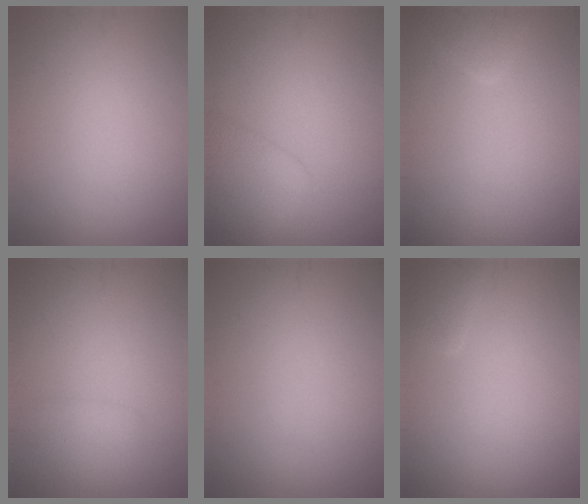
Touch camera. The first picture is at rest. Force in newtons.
{"total": 3.1, "press": 3.1, "slide": 0.1}
{"total": 1.6, "press": 1.6, "slide": 0.1}
{"total": 1.4, "press": 1.4, "slide": 0.1}
{"total": 0.0}
{"total": 1.0, "press": 1.0, "slide": 0.1}